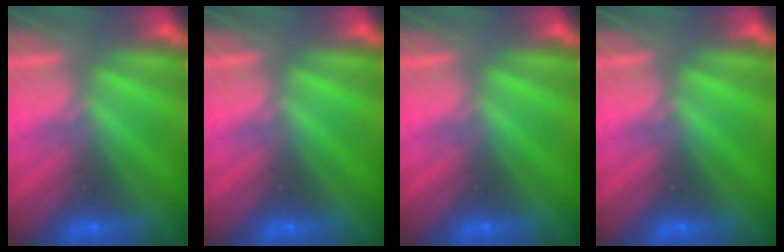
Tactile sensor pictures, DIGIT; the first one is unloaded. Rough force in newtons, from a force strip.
{"total": 0.0}
{"total": 0.0}
{"total": 0.0}